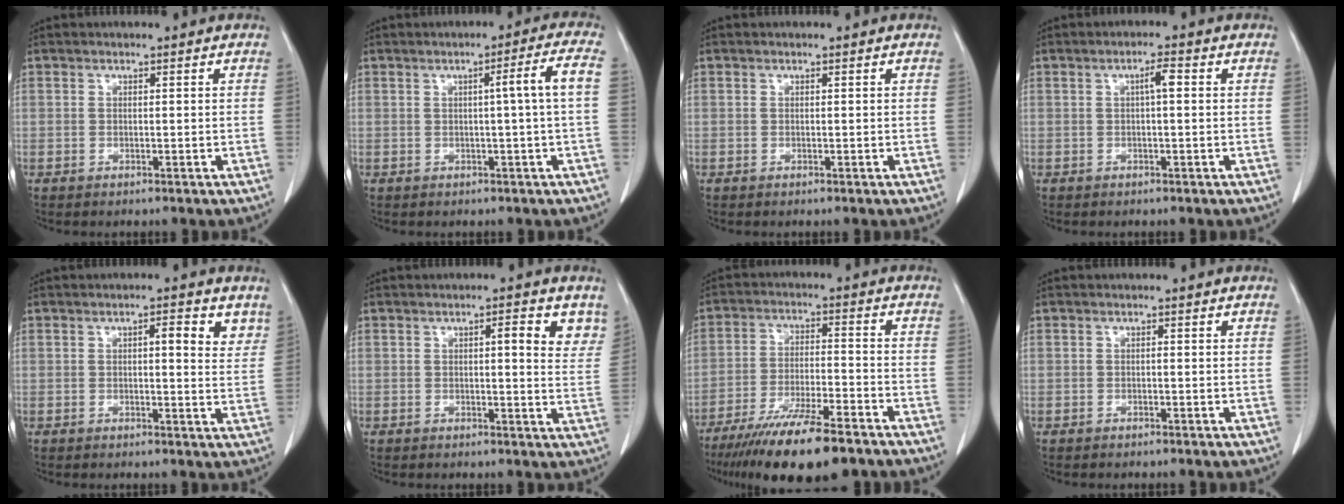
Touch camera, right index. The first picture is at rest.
{"total": 4.8, "force": [0.1, -1.2, 4.6], "torque": [-0.063, 0.005, 0.003]}
{"total": 0.0}
{"total": 2.2, "force": [0.2, 0.2, 2.1], "torque": [-0.037, 0.005, 0.002]}
{"total": 4.4, "force": [2.1, 1.2, 3.6], "torque": [-0.042, -0.002, 0.022]}
{"total": 4.8, "force": [2.2, 1.0, 4.1], "torque": [-0.043, -0.004, 0.022]}
{"total": 16.3, "force": [-12.4, 2.4, 10.3], "torque": [-0.170, -0.033, -0.203]}
{"total": 0.0}